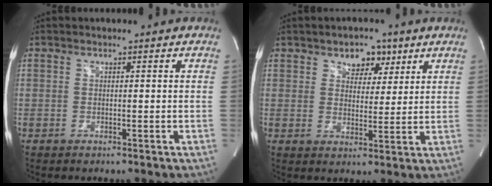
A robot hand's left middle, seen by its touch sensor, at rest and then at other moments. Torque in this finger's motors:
{"motor_torque": [0.02, 0.03, -0.08, 0.02]}